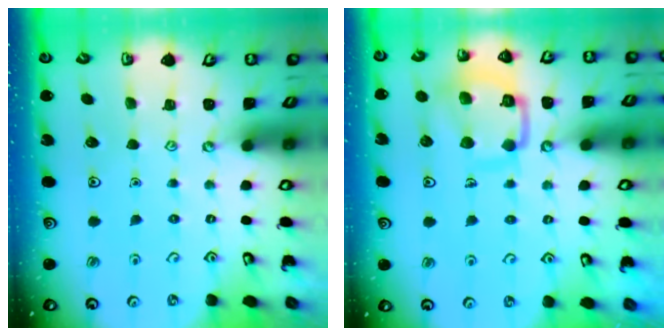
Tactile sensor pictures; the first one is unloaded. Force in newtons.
{"total": 13.0, "press": 12.9, "slide": 1.3}